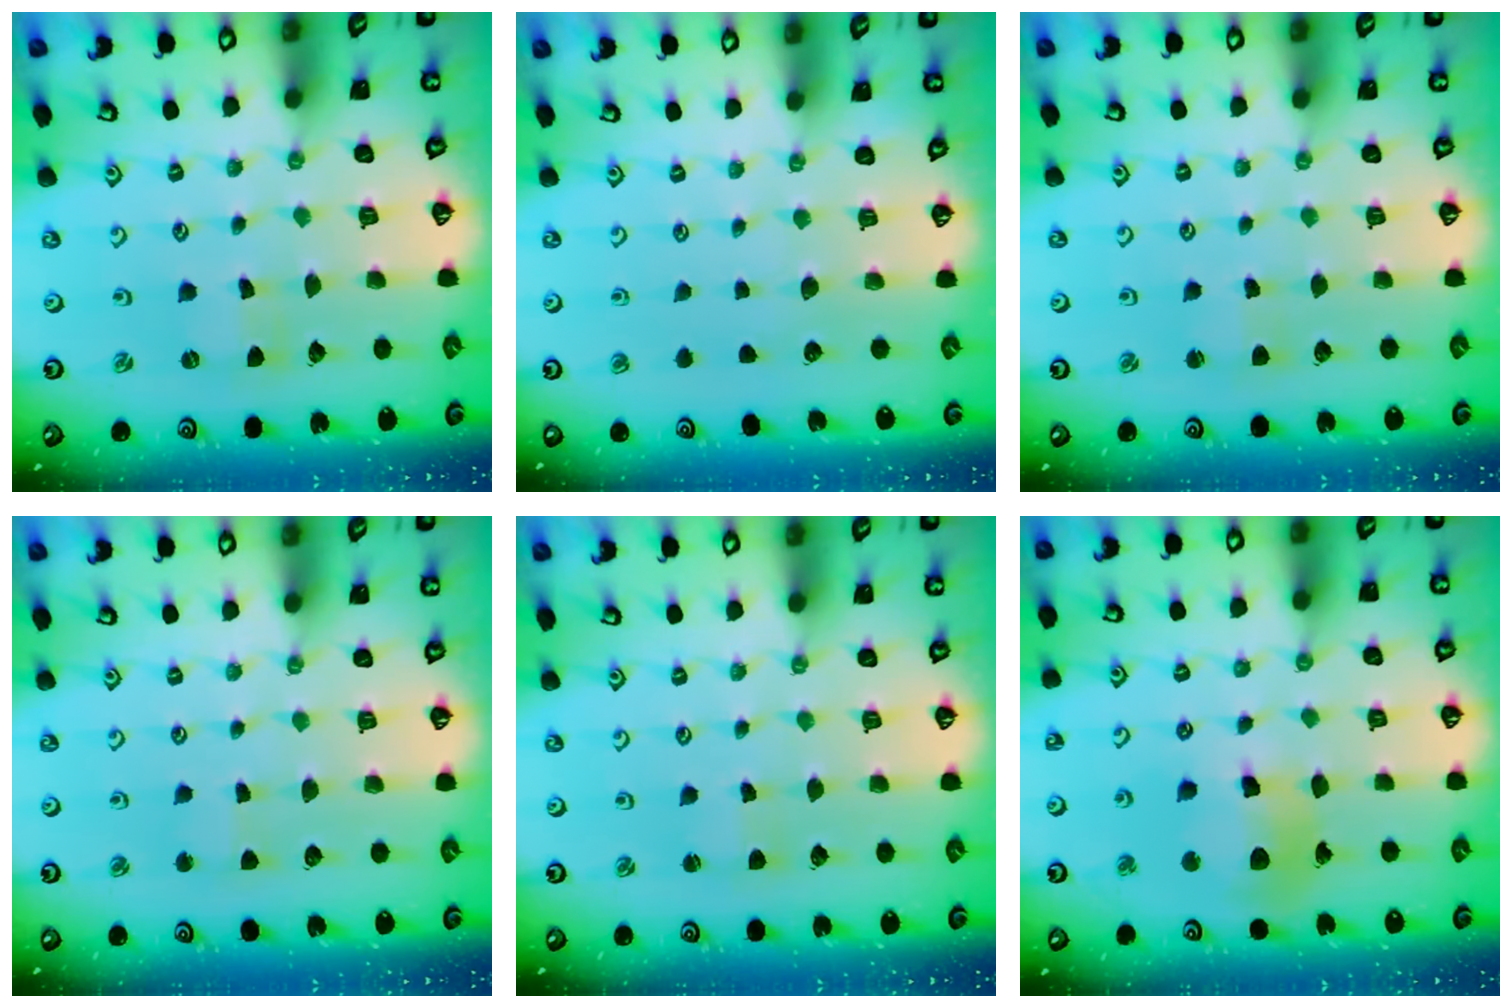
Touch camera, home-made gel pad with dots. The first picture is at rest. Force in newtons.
{"total": 0.0}
{"total": 2.2, "press": 2.2, "slide": 0.3}
{"total": 2.6, "press": 2.6, "slide": 0.2}
{"total": 2.5, "press": 2.4, "slide": 0.4}
{"total": 13.1, "press": 13.0, "slide": 1.6}